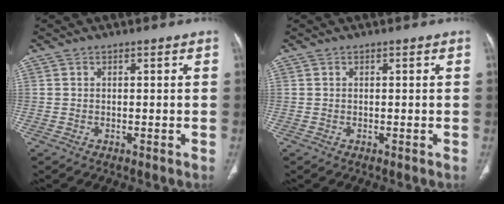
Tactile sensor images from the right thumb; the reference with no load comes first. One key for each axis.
{"total": 0.0}